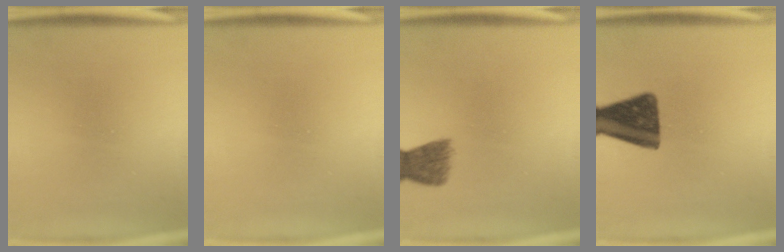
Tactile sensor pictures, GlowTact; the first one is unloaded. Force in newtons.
{"total": 0.0}
{"total": 5.1}
{"total": 13.5}